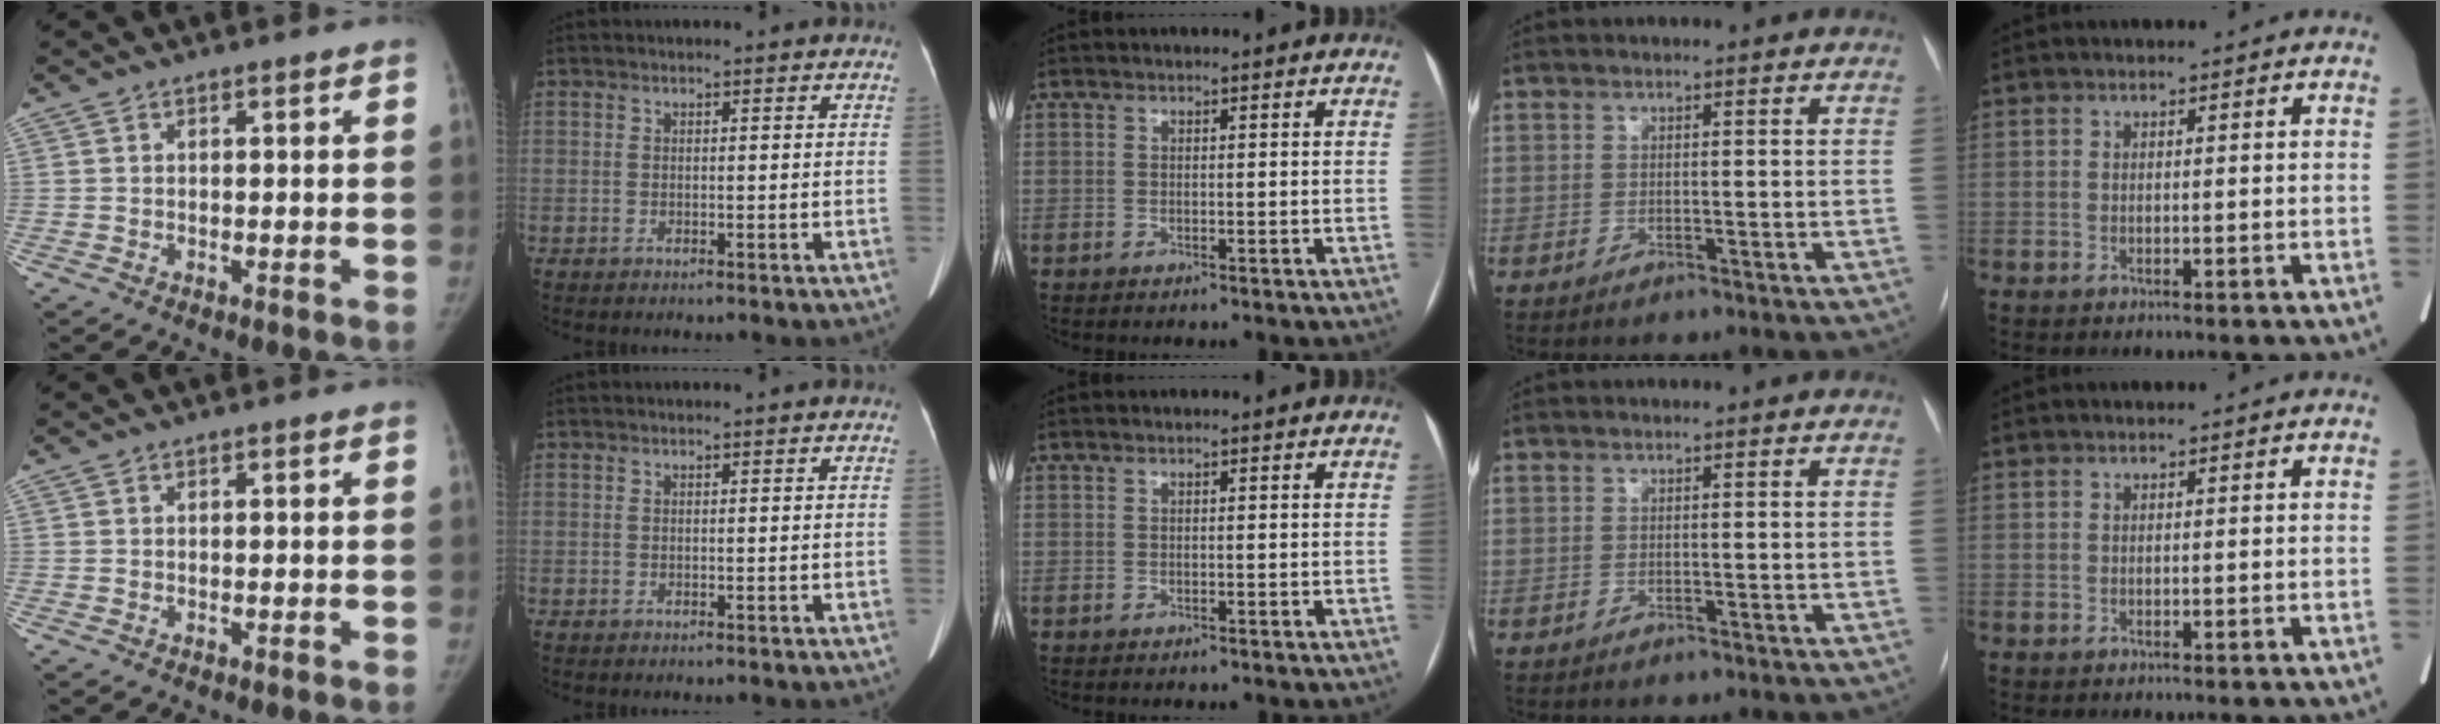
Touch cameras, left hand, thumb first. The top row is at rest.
{}